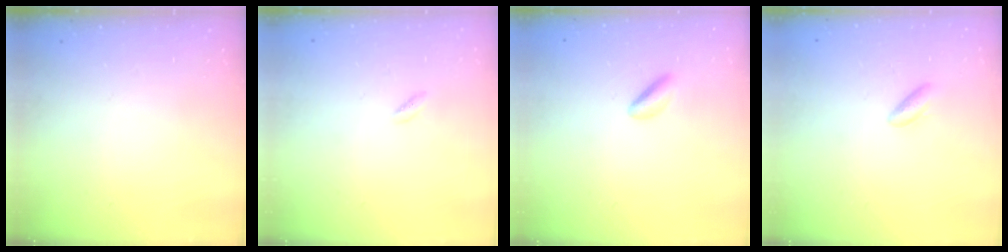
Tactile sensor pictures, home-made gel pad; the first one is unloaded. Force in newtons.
{"total": 0.9, "press": 0.8, "slide": 0.5}
{"total": 1.8, "press": 1.6, "slide": 0.9}
{"total": 2.8, "press": 2.6, "slide": 1.3}